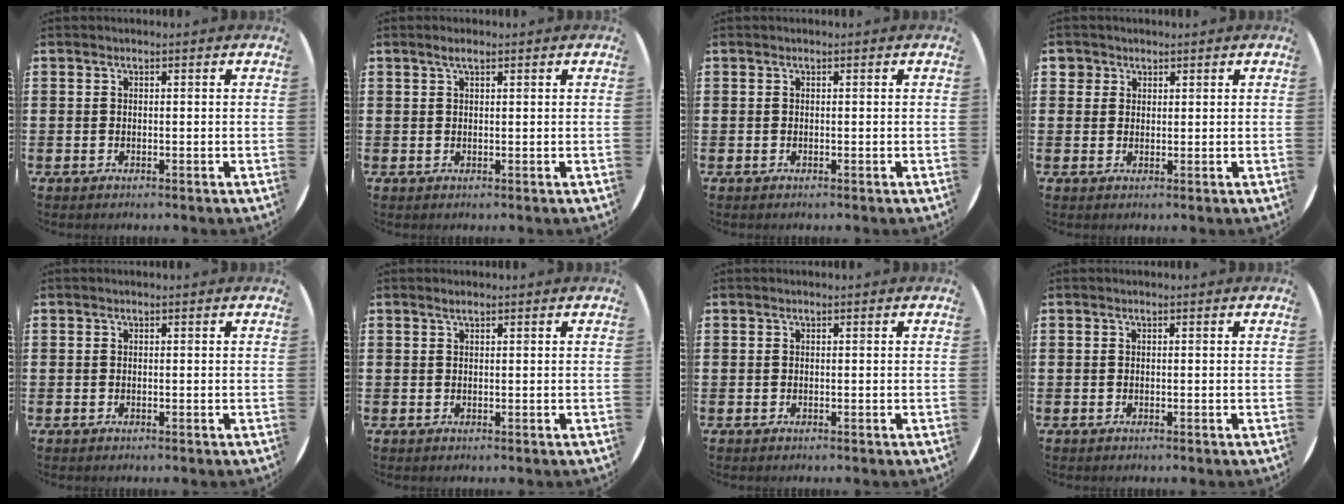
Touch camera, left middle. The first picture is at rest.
{"total": 1.4, "force": [0.9, 0.3, 1.0], "torque": [-0.020, 0.003, 0.015]}
{"total": 0.0}
{"total": 1.9, "force": [1.4, 1.2, 0.1], "torque": [0.011, -0.002, 0.024]}
{"total": 0.0}
{"total": 0.7, "force": [0.6, 0.0, 0.4], "torque": [-0.008, 0.000, 0.011]}
{"total": 0.0}
{"total": 0.0}